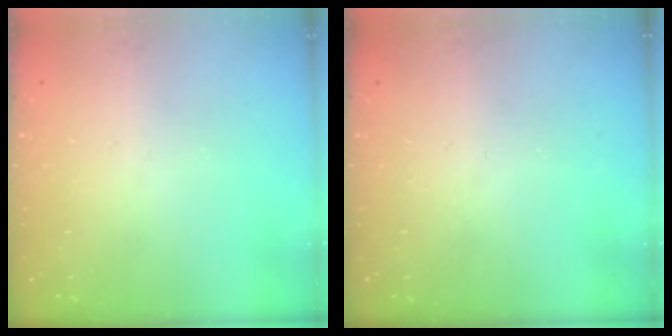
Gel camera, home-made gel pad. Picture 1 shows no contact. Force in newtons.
{"total": 0.0}